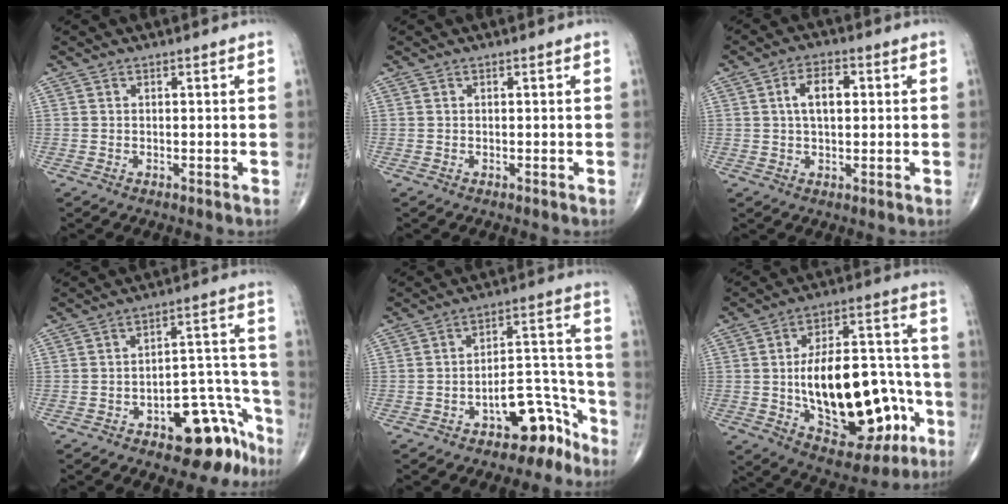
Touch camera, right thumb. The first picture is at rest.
{"total": 0.0}
{"total": 6.2, "force": [1.1, 3.5, 5.0], "torque": [-0.079, 0.011, 0.013]}
{"total": 14.1, "force": [-8.6, 6.7, 8.9], "torque": [-0.058, 0.097, -0.117]}
{"total": 10.5, "force": [-6.9, 5.1, 6.1], "torque": [-0.053, 0.093, -0.105]}
{"total": 26.1, "force": [-5.7, 13.5, 21.6], "torque": [-0.313, 0.038, -0.061]}